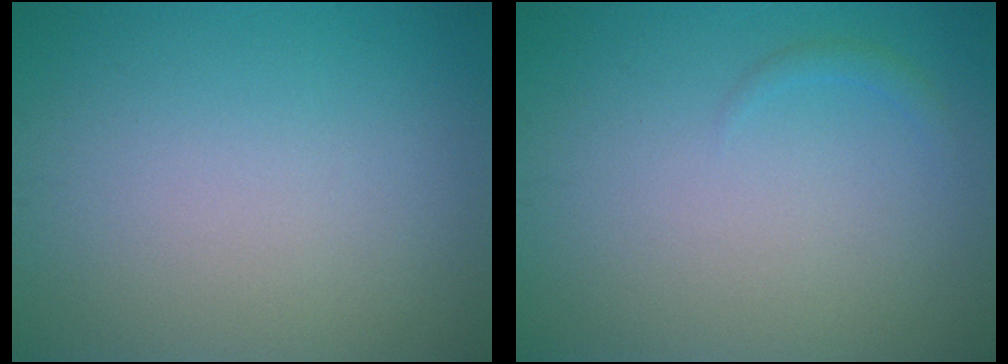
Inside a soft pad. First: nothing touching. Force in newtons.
{"total": 0.7, "press": 0.7, "slide": 0.1}